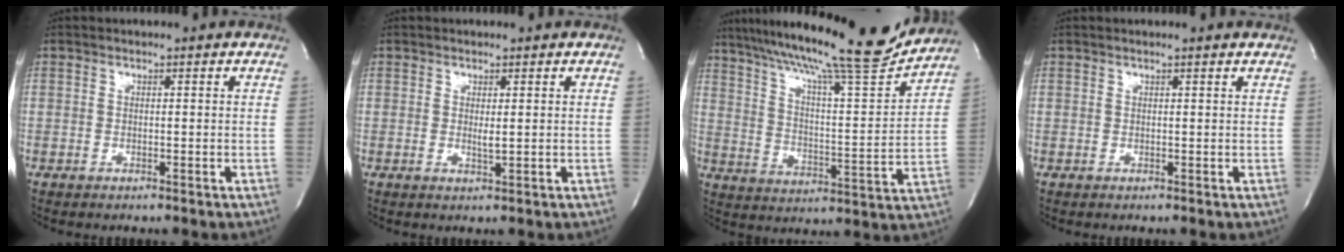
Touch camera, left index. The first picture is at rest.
{"total": 1.2, "force": [0.3, 0.2, 1.2], "torque": [-0.027, -0.004, 0.008]}
{"total": 22.2, "force": [19.4, 0.8, 10.7], "torque": [-0.189, -0.018, 0.288]}
{"total": 1.6, "force": [1.5, -0.2, 0.6], "torque": [-0.019, 0.009, 0.019]}